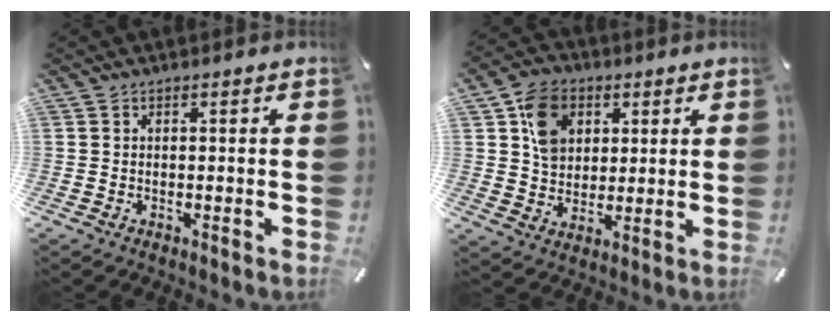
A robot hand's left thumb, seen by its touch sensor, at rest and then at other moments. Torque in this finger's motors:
{"motor_torque": [1.11, 1.58, 0.84, -0.87, 0.29]}